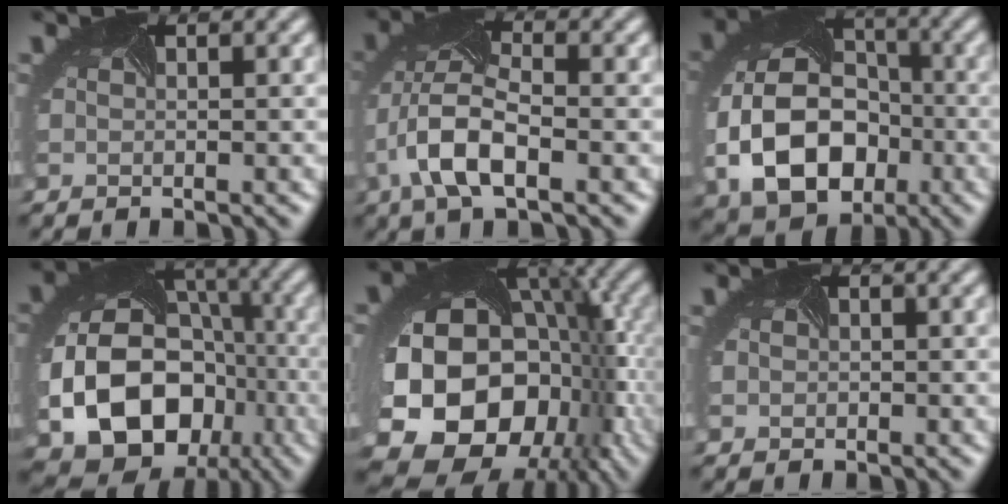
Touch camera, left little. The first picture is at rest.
{"total": 6.8, "force": [-2.3, 3.2, 5.6], "torque": [-0.133, 0.001, -0.048]}
{"total": 11.1, "force": [-3.0, 7.9, 7.2], "torque": [-0.152, -0.025, -0.050]}
{"total": 16.8, "force": [-4.9, 13.5, 8.7], "torque": [-0.163, -0.044, -0.079]}
{"total": 19.6, "force": [-3.8, 15.1, 11.9], "torque": [-0.194, -0.068, -0.050]}
{"total": 1.2, "force": [-0.2, 1.2, 0.3], "torque": [0.001, -0.003, -0.003]}